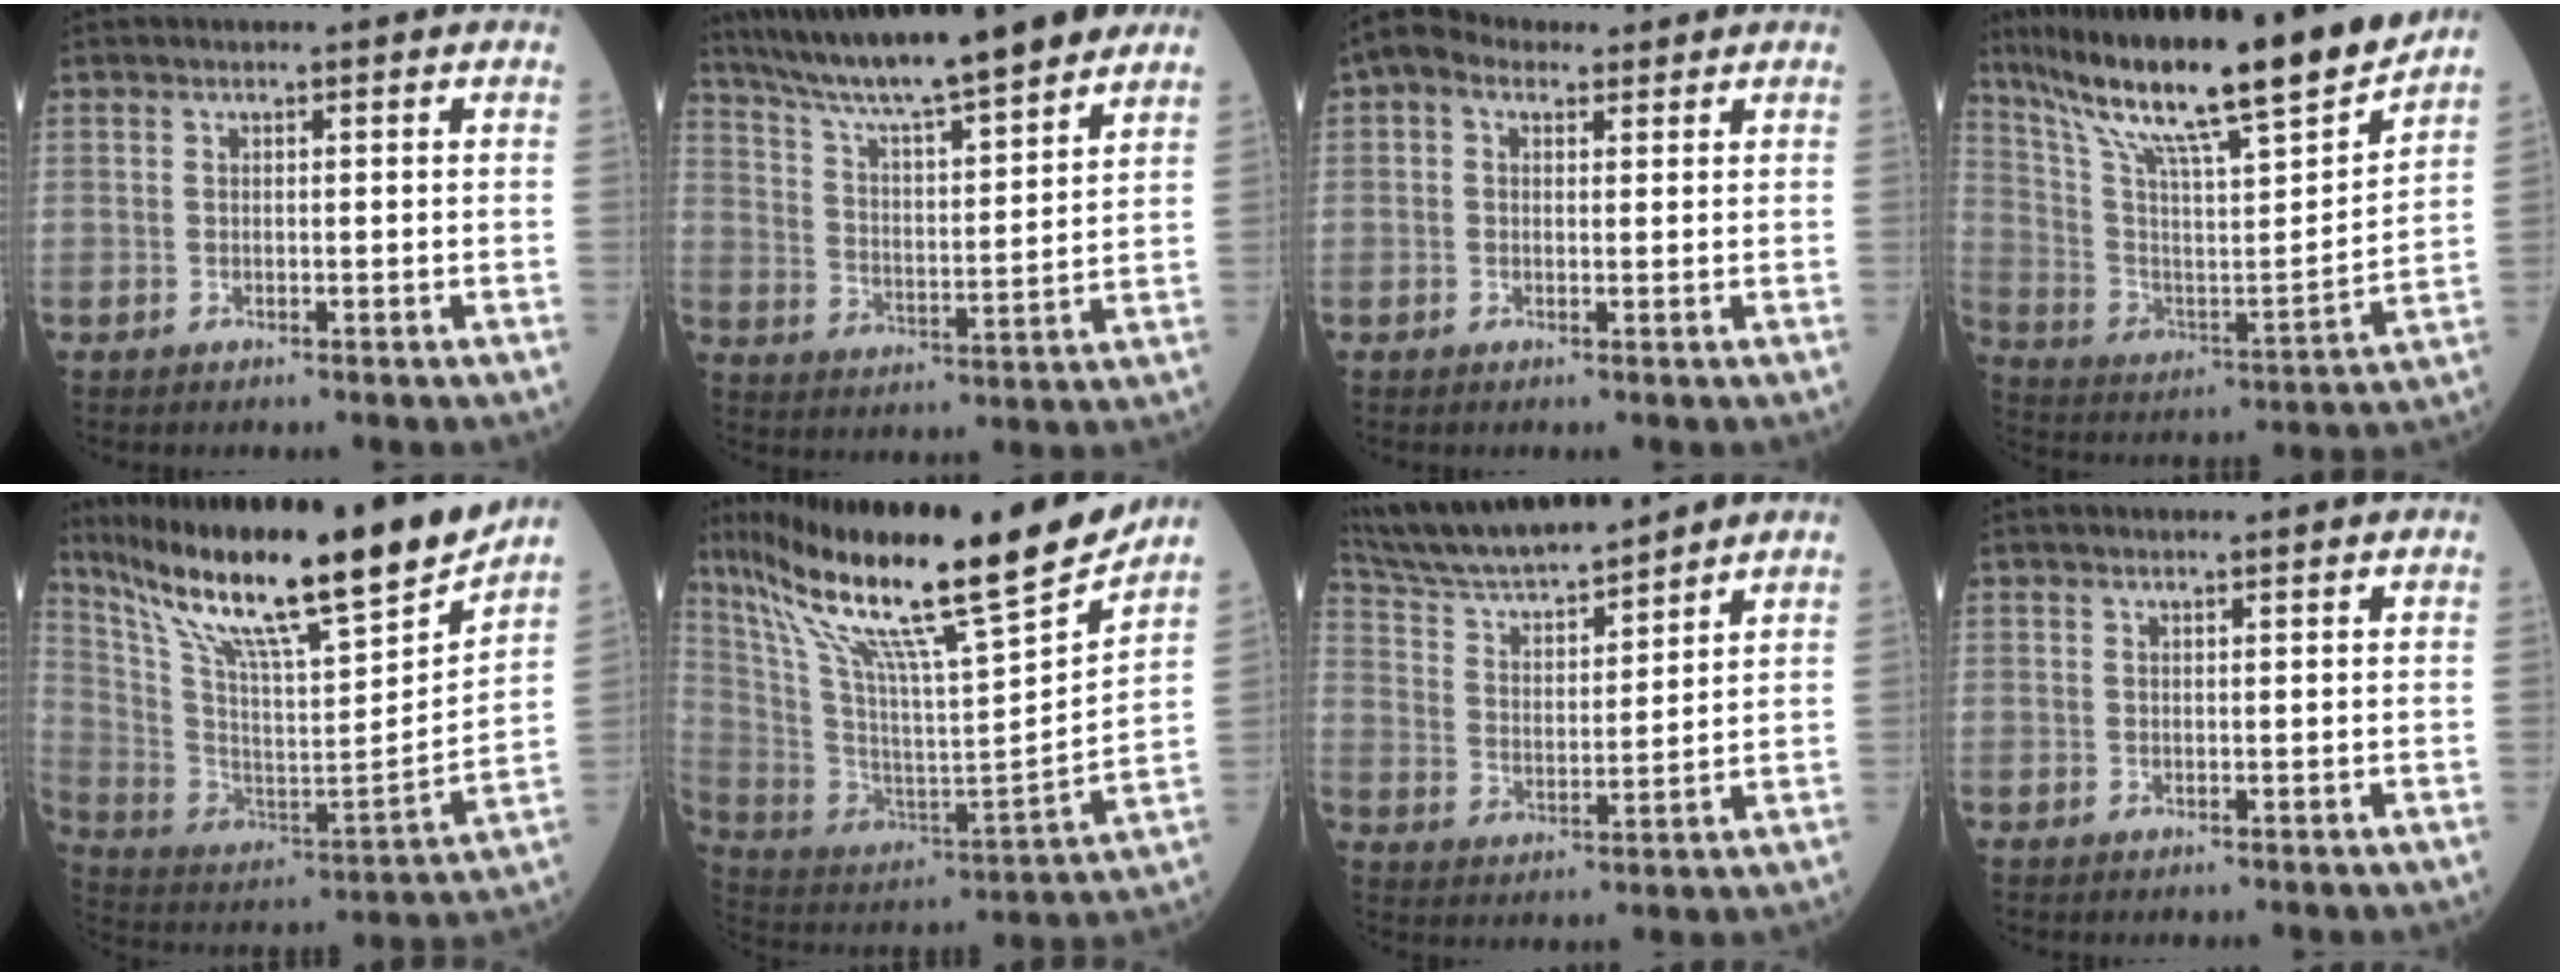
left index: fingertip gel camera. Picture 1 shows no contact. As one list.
[{"total": 18.9, "force": [16.0, 0.7, 10.1], "torque": [-0.165, 0.014, 0.254]}, {"total": 4.3, "force": [2.5, 2.7, 2.2], "torque": [-0.051, 0.036, 0.047]}, {"total": 23.4, "force": [19.2, 0.1, 13.3], "torque": [-0.227, -0.015, 0.316]}, {"total": 25.3, "force": [20.1, 1.3, 15.3], "torque": [-0.273, -0.022, 0.333]}, {"total": 26.9, "force": [20.0, 1.5, 17.9], "torque": [-0.314, -0.003, 0.335]}, {"total": 14.1, "force": [13.0, 1.1, 5.3], "torque": [-0.102, 0.014, 0.235]}, {"total": 0.8, "force": [0.8, 0.0, 0.4], "torque": [-0.009, 0.005, 0.014]}]